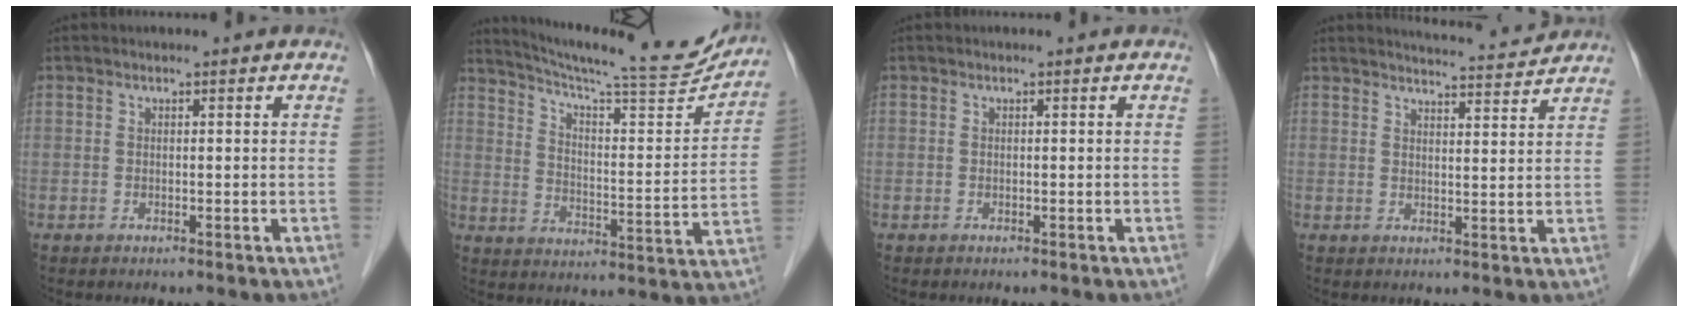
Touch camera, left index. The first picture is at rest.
{"total": 20.9, "force": [19.5, 1.1, 7.3], "torque": [-0.118, -0.053, 0.267]}
{"total": 0.0}
{"total": 7.0, "force": [6.9, -0.1, 0.9], "torque": [-0.020, 0.001, 0.087]}